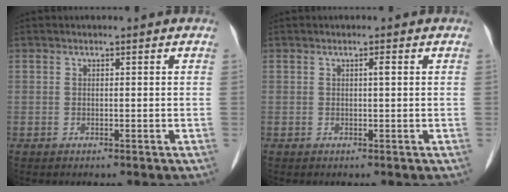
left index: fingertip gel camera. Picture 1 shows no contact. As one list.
[{"total": 0.7, "force": [0.2, 0.0, 0.7], "torque": [-0.013, 0.000, 0.004]}]